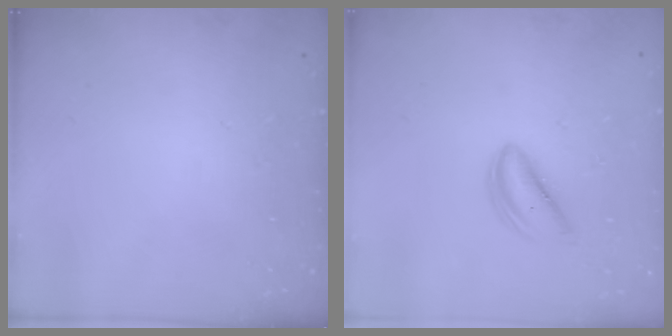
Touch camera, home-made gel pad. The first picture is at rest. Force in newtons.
{"total": 3.6, "press": 3.6, "slide": 0.3}